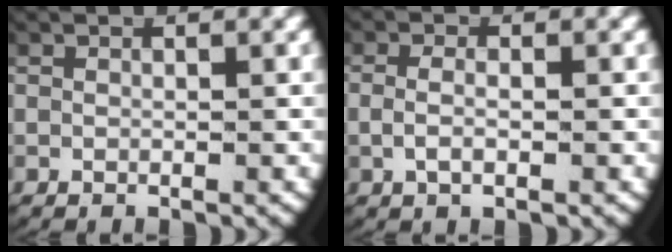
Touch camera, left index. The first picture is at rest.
{"total": 2.2, "force": [-0.7, 1.0, 1.8], "torque": [-0.045, -0.009, -0.008]}